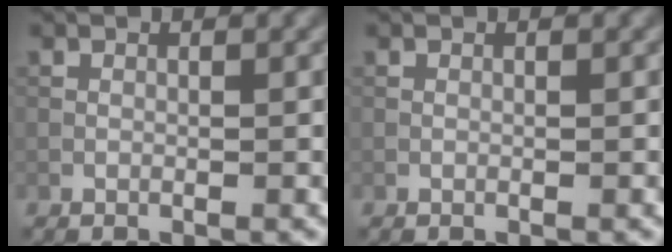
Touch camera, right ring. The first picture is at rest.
{"total": 0.0}